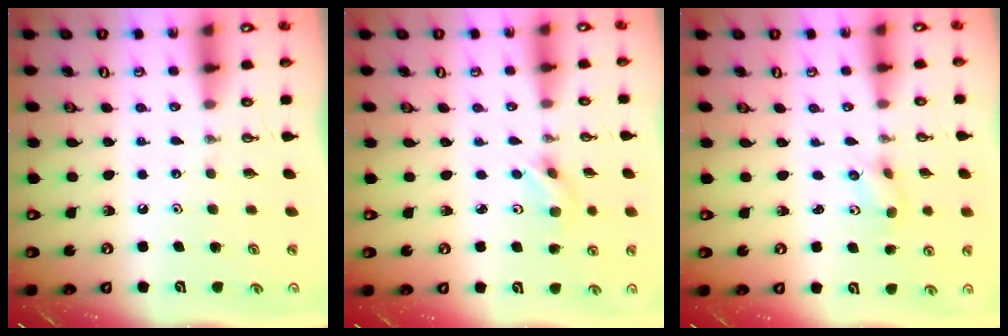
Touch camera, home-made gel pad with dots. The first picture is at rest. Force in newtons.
{"total": 2.9, "press": 2.7, "slide": 1.2}
{"total": 2.5, "press": 2.2, "slide": 1.2}